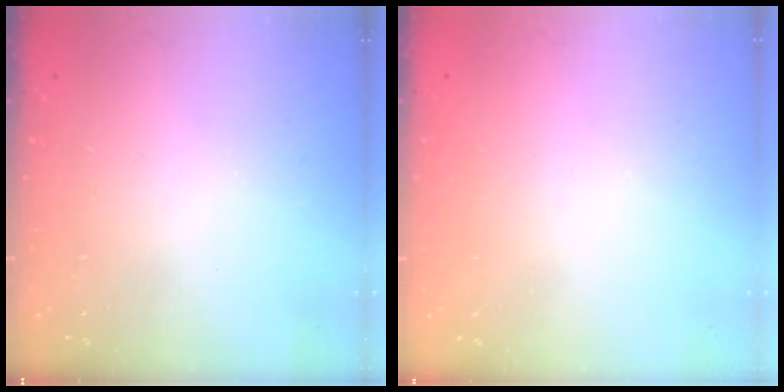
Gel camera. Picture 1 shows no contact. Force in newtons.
{"total": 1.6, "press": 1.6, "slide": 0.1}